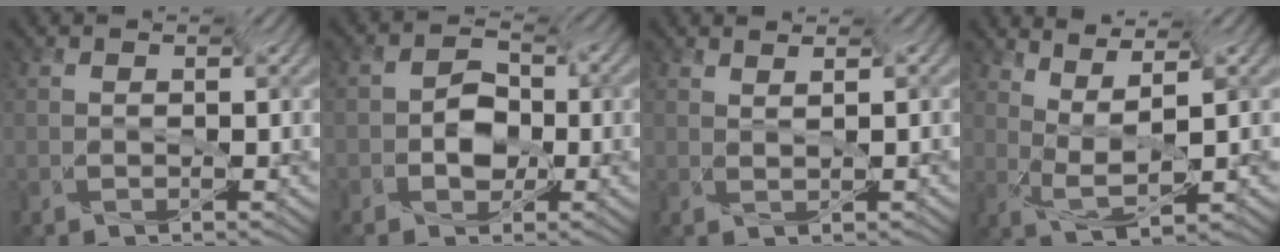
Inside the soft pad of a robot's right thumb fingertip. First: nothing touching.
{"total": 3.9, "force": [-3.1, 2.1, 1.3], "torque": [-0.020, 0.002, -0.063]}
{"total": 1.7, "force": [1.6, -0.3, 0.4], "torque": [-0.006, -0.007, 0.027]}
{"total": 4.6, "force": [2.8, 0.5, 3.7], "torque": [-0.090, 0.004, 0.052]}